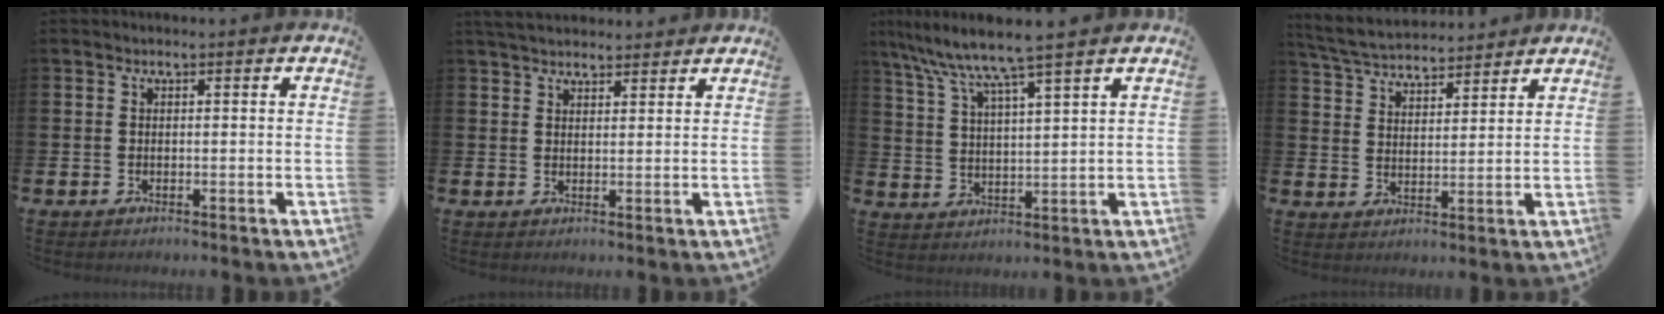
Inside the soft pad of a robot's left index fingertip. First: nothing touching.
{"total": 3.6, "force": [3.5, 0.9, 0.5], "torque": [-0.012, -0.012, 0.064]}
{"total": 7.5, "force": [6.5, -0.2, 3.6], "torque": [-0.091, -0.032, 0.111]}
{"total": 5.2, "force": [5.2, 0.8, 0.4], "torque": [-0.027, -0.030, 0.092]}